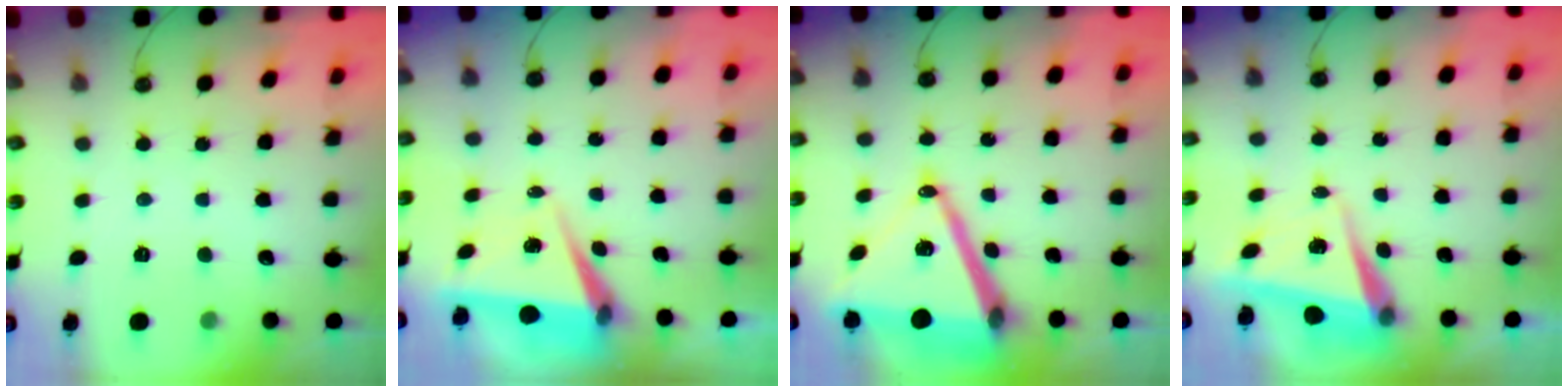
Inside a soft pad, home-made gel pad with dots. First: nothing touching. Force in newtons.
{"total": 7.4, "press": 5.8, "slide": 4.6}
{"total": 18.7, "press": 18.3, "slide": 3.7}
{"total": 5.6, "press": 5.5, "slide": 1.2}